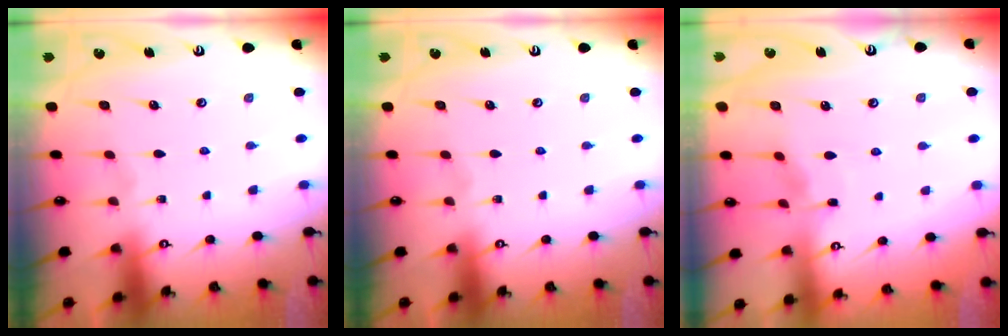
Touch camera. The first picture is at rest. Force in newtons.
{"total": 0.0}
{"total": 3.0, "press": 2.9, "slide": 0.4}